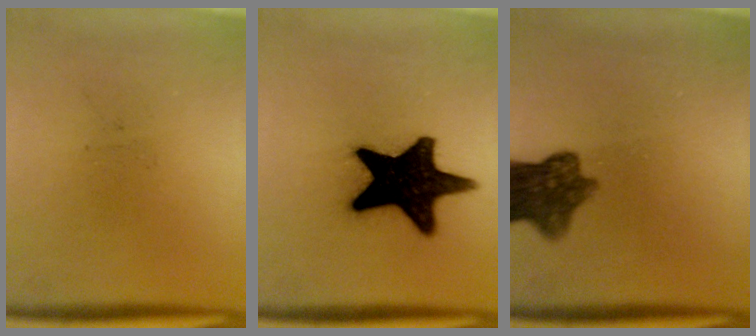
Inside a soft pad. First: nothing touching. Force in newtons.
{"total": 18.2}
{"total": 8.0}